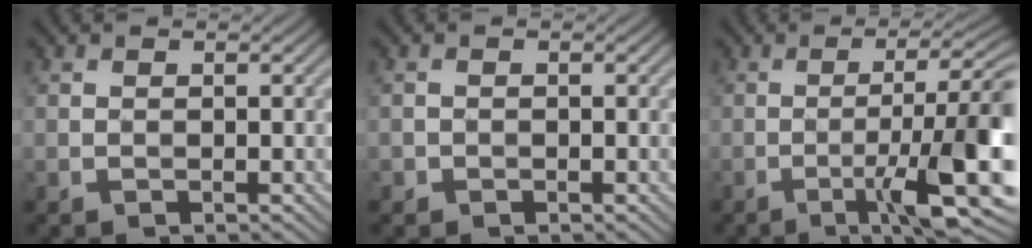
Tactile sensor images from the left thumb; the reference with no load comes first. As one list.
[{"total": 0.9, "force": [-0.4, 0.8, 0.1], "torque": [0.000, -0.003, -0.010]}, {"total": 12.8, "force": [-4.1, 2.0, 12.0], "torque": [-0.172, 0.014, -0.060]}]